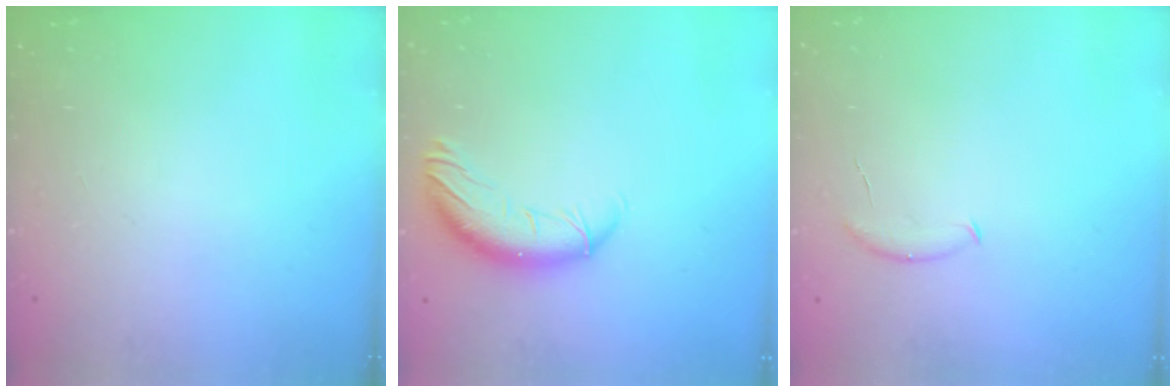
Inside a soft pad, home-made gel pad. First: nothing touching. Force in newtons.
{"total": 12.0, "press": 11.7, "slide": 2.7}
{"total": 6.7, "press": 6.7, "slide": 0.9}